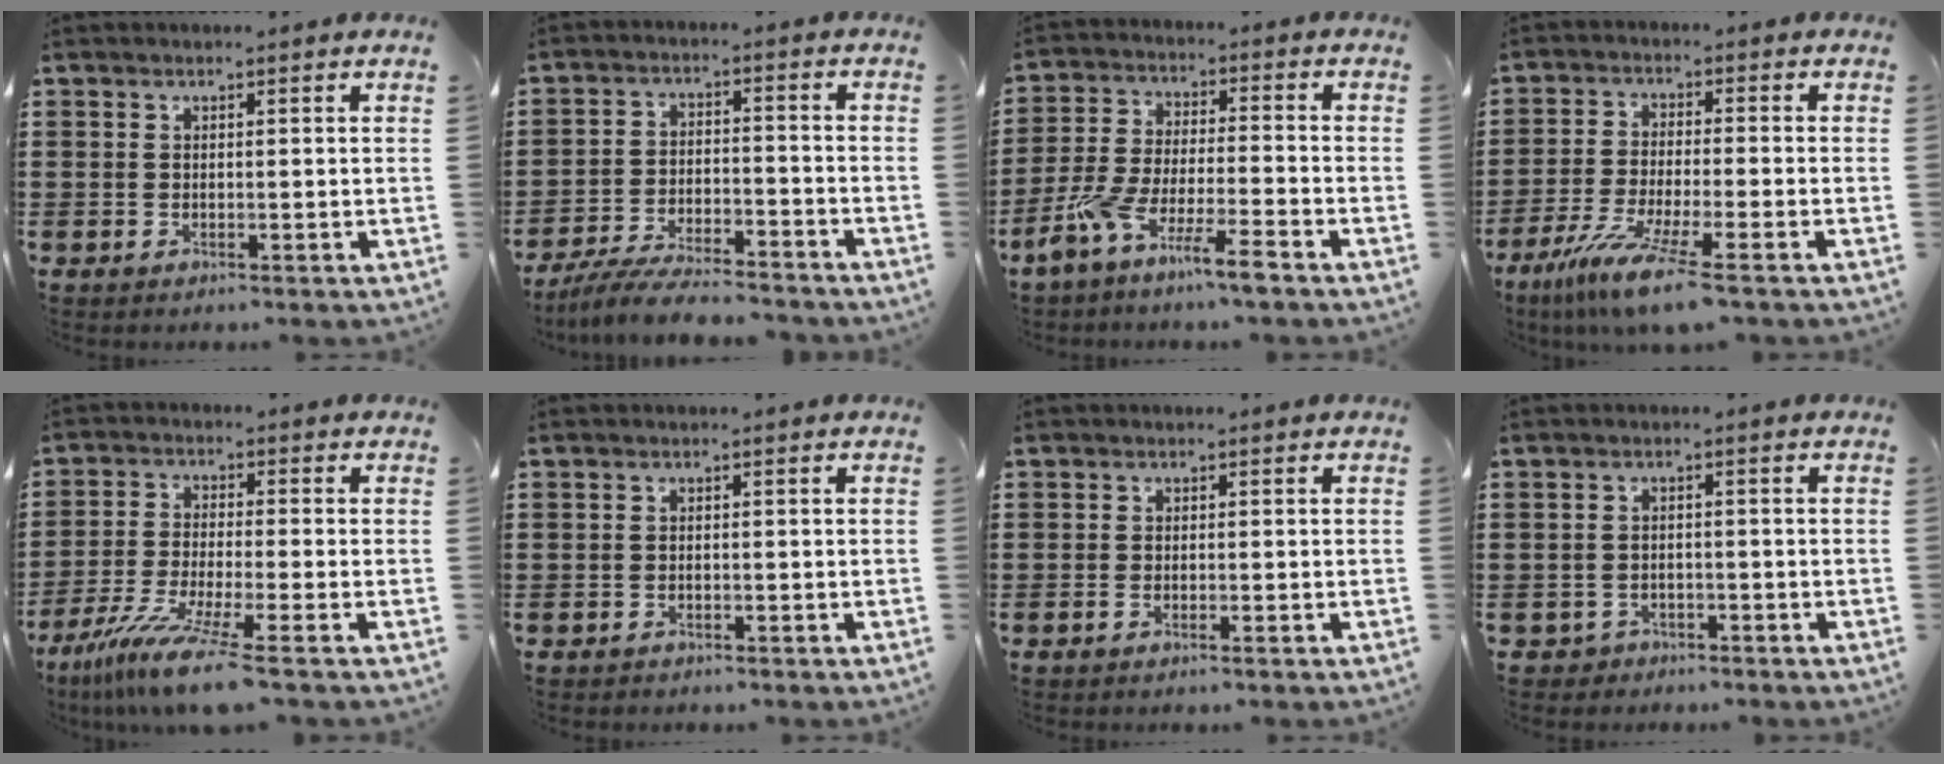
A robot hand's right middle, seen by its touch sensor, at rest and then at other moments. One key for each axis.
{"total": 7.0, "fx": -6.6, "fy": 0.5, "fz": 2.4, "tx": -0.052, "ty": -0.001, "tz": -0.126}
{"total": 8.2, "fx": -6.5, "fy": 0.0, "fz": 5.0, "tx": -0.122, "ty": -0.014, "tz": -0.132}
{"total": 7.7, "fx": -5.6, "fy": 0.0, "fz": 5.3, "tx": -0.112, "ty": -0.020, "tz": -0.106}
{"total": 8.4, "fx": -6.4, "fy": -0.1, "fz": 5.4, "tx": -0.111, "ty": -0.018, "tz": -0.123}
{"total": 0.7, "fx": -0.7, "fy": 0.2, "fz": 0.0, "tx": -0.002, "ty": 0.000, "tz": -0.015}
{"total": 0.6, "fx": -0.4, "fy": 0.1, "fz": 0.5, "tx": -0.009, "ty": -0.002, "tz": -0.008}
{"total": 0.9, "fx": -0.8, "fy": 0.2, "fz": -0.1, "tx": -0.001, "ty": 0.001, "tz": -0.019}